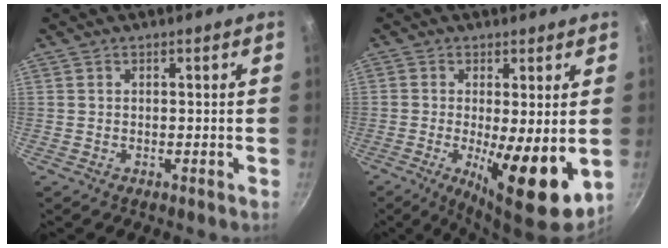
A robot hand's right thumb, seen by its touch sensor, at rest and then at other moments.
{"total": 12.1, "force": [-1.7, 3.2, 11.6], "torque": [-0.178, -0.014, -0.019]}